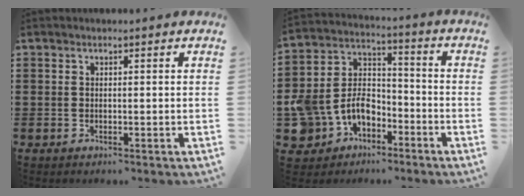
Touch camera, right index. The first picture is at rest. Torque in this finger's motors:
{"motor_torque": [1.19, -0.95, 0.38, 0.14]}